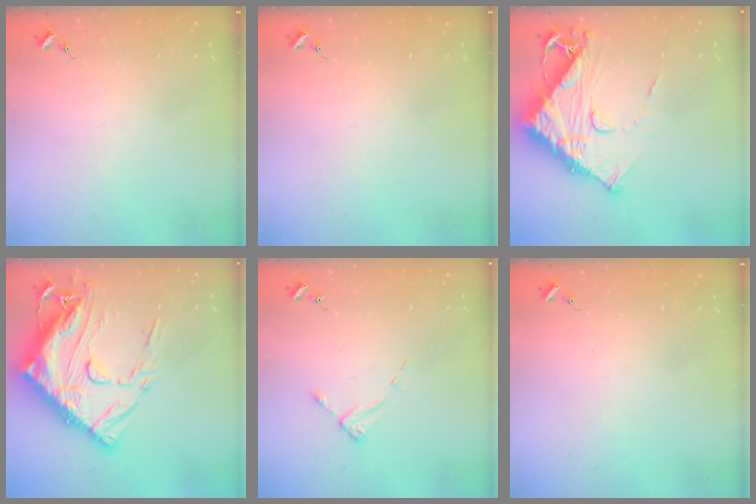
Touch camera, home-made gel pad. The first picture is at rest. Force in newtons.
{"total": 0.0}
{"total": 15.0, "press": 14.9, "slide": 1.4}
{"total": 27.3, "press": 27.2, "slide": 2.8}
{"total": 2.6, "press": 2.6, "slide": 0.4}
{"total": 0.0}